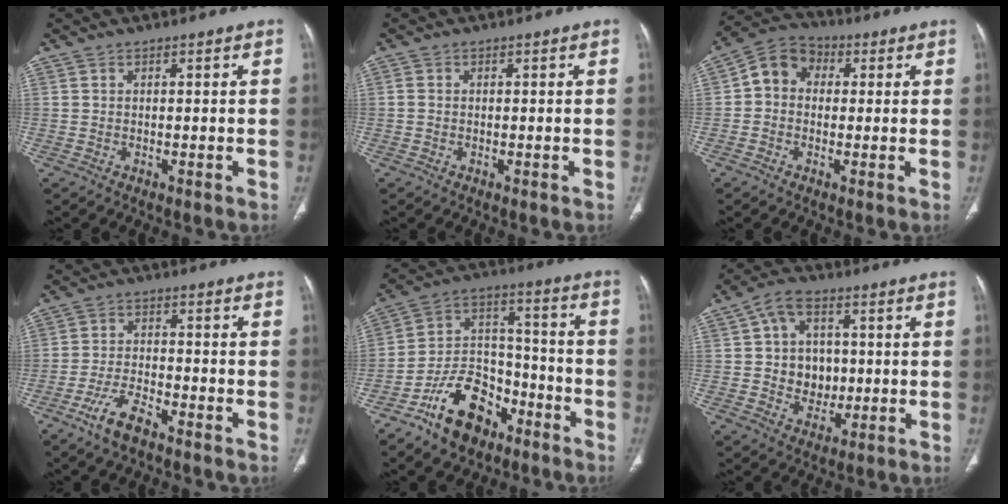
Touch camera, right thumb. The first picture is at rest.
{"total": 0.7, "force": [-0.1, 0.5, 0.4], "torque": [-0.007, 0.001, -0.003]}
{"total": 7.7, "force": [0.5, 6.5, 4.1], "torque": [-0.051, 0.024, -0.008]}
{"total": 6.3, "force": [-4.4, 2.0, 4.1], "torque": [-0.088, 0.019, -0.085]}
{"total": 15.0, "force": [-9.3, 9.1, 7.4], "torque": [-0.092, 0.082, -0.166]}
{"total": 9.8, "force": [0.7, 7.9, 5.7], "torque": [-0.056, 0.003, 0.010]}